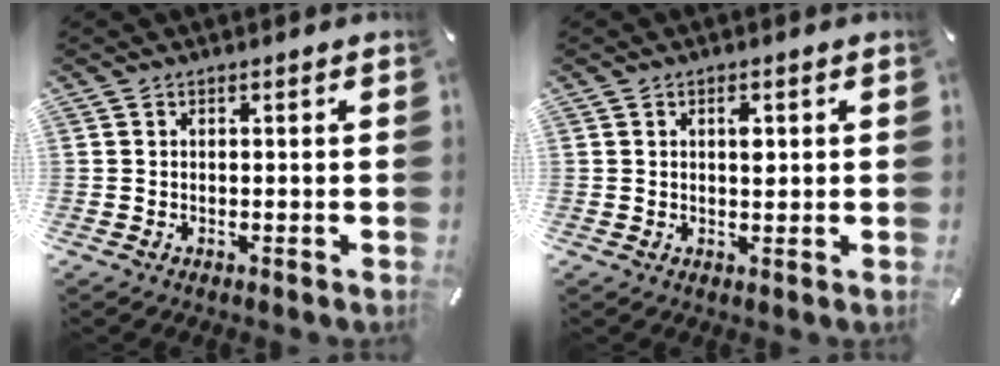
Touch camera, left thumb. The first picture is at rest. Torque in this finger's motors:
{"motor_torque": [0.66, 0.84, 0.38, -0.44, 0.06]}